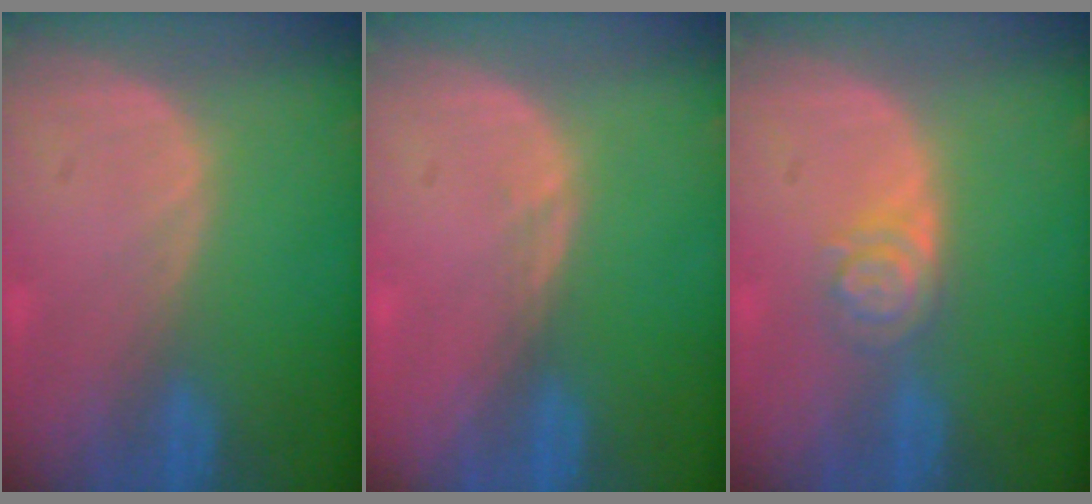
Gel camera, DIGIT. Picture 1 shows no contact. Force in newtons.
{"total": 0.8, "press": 0.6, "slide": 0.6}
{"total": 4.1, "press": 3.8, "slide": 1.7}